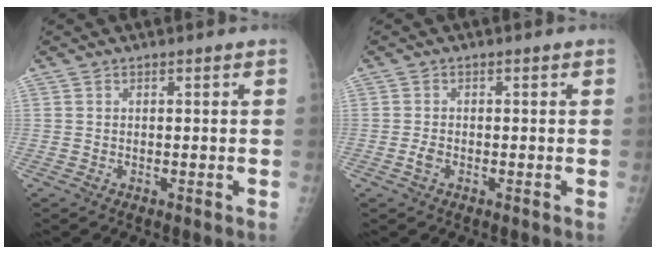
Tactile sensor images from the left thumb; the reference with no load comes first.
{"total": 1.6, "force": [-0.7, 0.9, 1.1], "torque": [-0.025, 0.001, -0.014]}